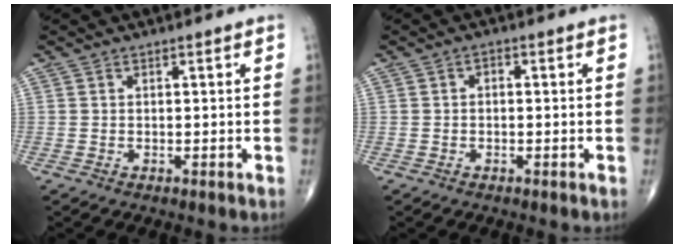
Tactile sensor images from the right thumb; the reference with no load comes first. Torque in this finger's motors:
{"motor_torque": [-0.33, -0.14, -0.07, -0.16, 0.00]}